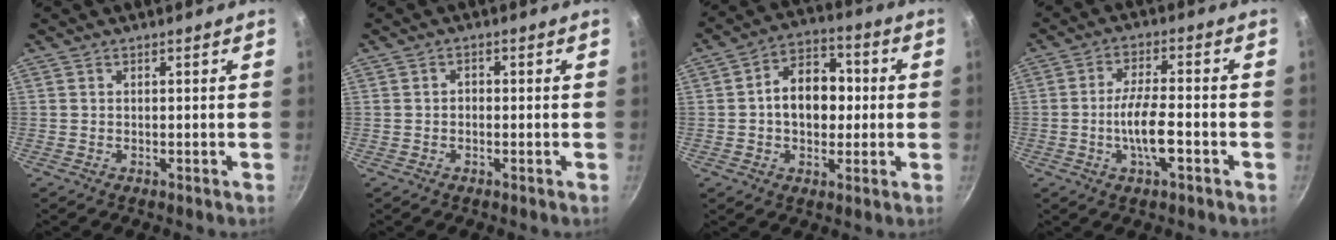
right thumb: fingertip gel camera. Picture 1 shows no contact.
{"total": 1.4, "force": [-0.4, 1.0, 0.8], "torque": [-0.012, 0.008, -0.008]}
{"total": 11.9, "force": [0.2, 8.6, 8.2], "torque": [-0.084, 0.026, -0.010]}
{"total": 8.3, "force": [-2.7, 2.5, 7.4], "torque": [-0.132, 0.019, -0.054]}